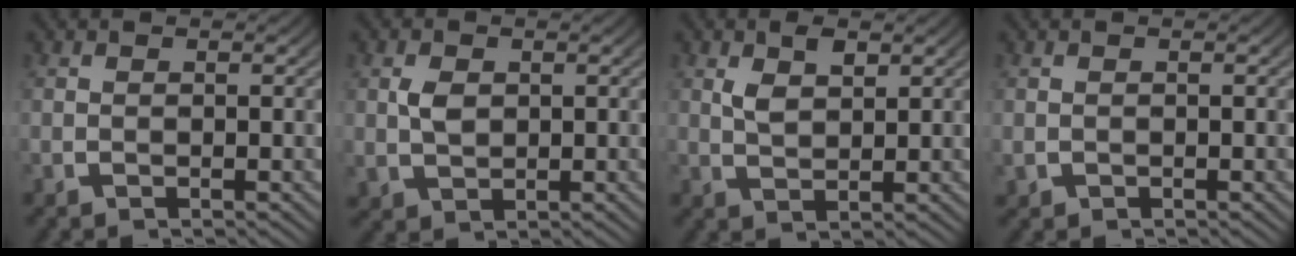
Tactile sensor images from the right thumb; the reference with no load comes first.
{"total": 2.5, "force": [0.5, 1.9, 1.6], "torque": [-0.031, -0.008, 0.020]}
{"total": 2.4, "force": [1.5, 0.9, 1.6], "torque": [-0.029, -0.001, 0.037]}
{"total": 0.8, "force": [-0.1, 0.8, 0.1], "torque": [-0.005, -0.005, 0.004]}